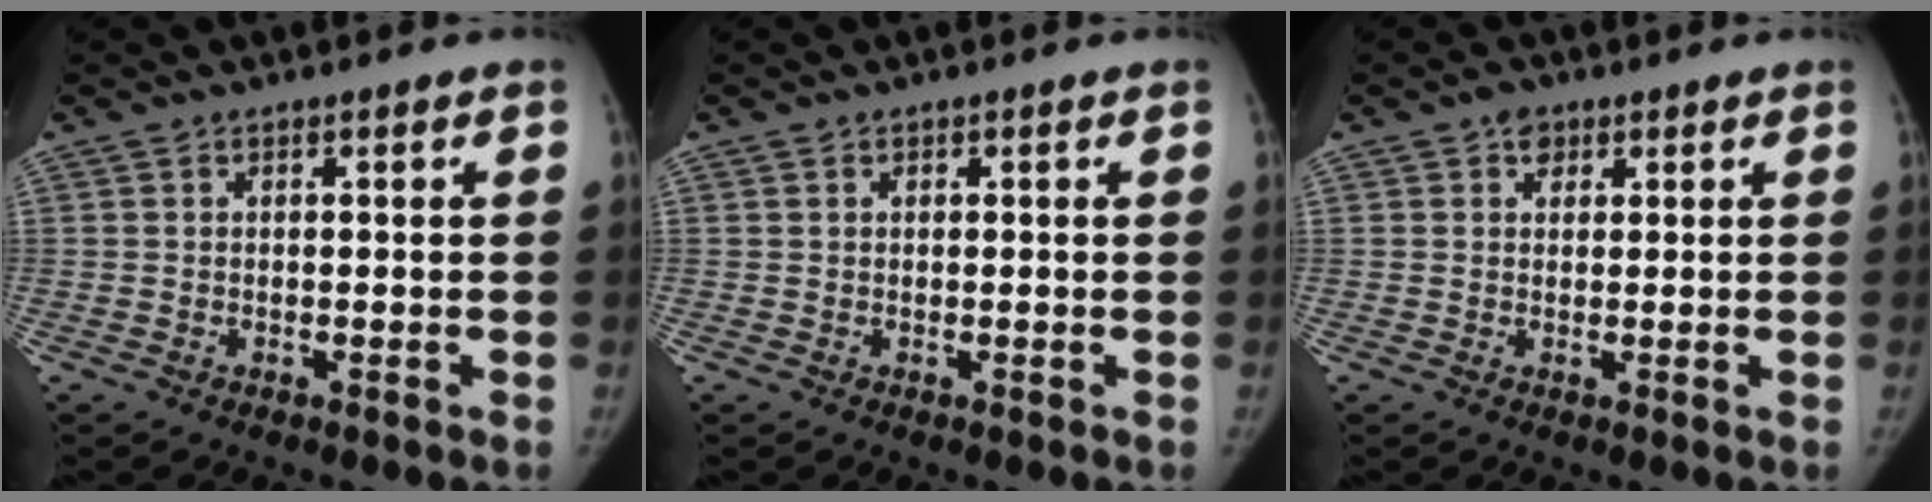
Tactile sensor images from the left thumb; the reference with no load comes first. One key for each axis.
{"total": 0.6, "fx": 0.3, "fy": 0.5, "fz": 0.1, "tx": 0.002, "ty": 0.000, "tz": 0.004}
{"total": 2.6, "fx": 1.4, "fy": 2.0, "fz": 0.9, "tx": 0.002, "ty": -0.003, "tz": 0.016}